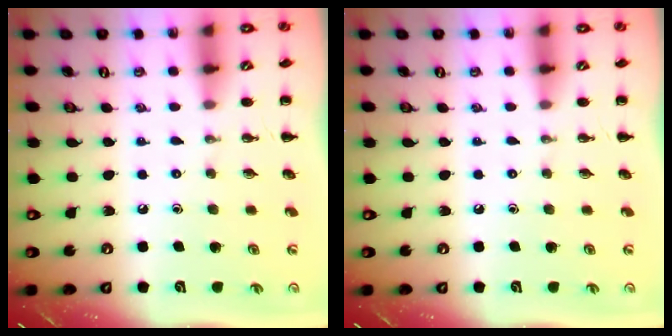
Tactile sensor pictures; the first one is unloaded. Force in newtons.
{"total": 0.0}